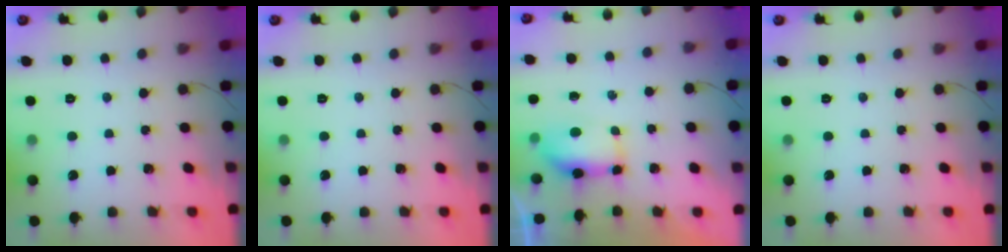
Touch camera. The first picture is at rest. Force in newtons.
{"total": 0.0}
{"total": 7.8, "press": 7.1, "slide": 3.3}
{"total": 0.0}